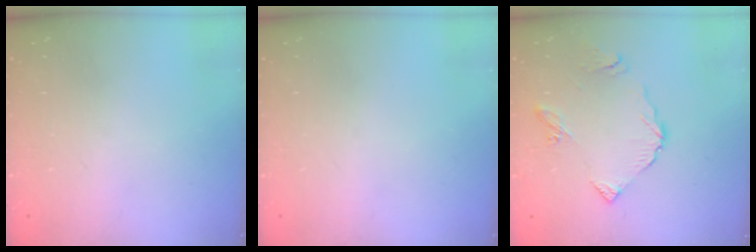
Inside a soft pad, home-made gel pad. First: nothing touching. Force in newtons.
{"total": 0.0}
{"total": 7.5, "press": 7.5, "slide": 0.8}